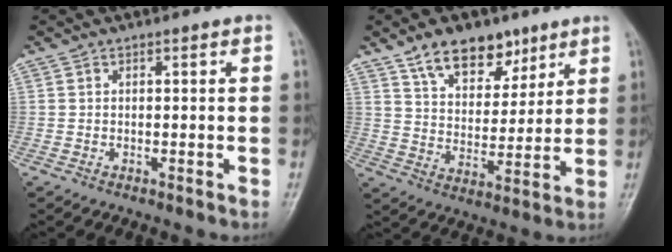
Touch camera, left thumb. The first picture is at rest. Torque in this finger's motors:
{"motor_torque": [1.23, 1.22, 0.29, -0.09, 0.03]}